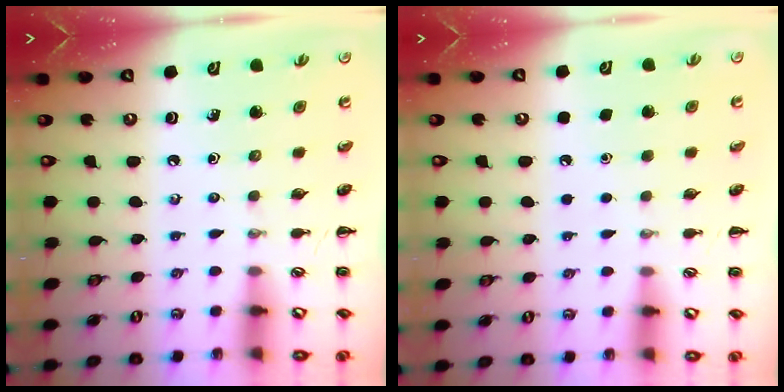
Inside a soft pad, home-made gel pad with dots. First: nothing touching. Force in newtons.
{"total": 1.5, "press": 1.5, "slide": 0.1}